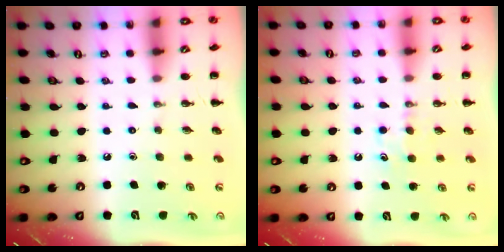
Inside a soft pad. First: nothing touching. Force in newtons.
{"total": 4.8, "press": 4.6, "slide": 1.2}